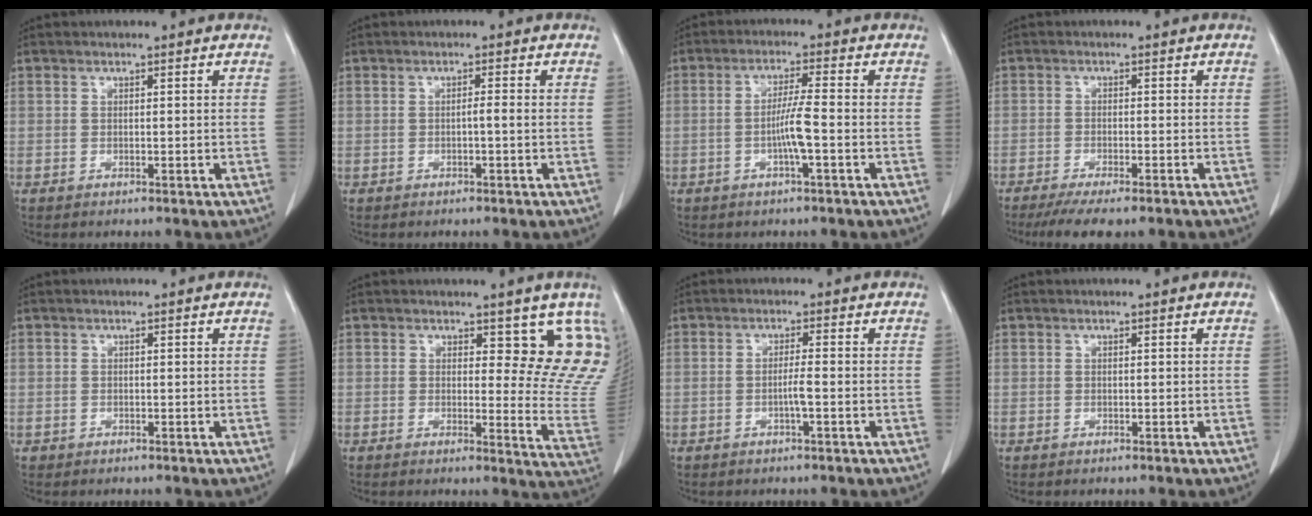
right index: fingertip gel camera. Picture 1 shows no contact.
{"total": 1.1, "force": [-0.2, -0.1, 1.1], "torque": [-0.017, 0.002, -0.004]}
{"total": 4.8, "force": [-1.2, -0.2, 4.6], "torque": [-0.090, 0.001, -0.025]}
{"total": 8.3, "force": [-6.7, 1.6, 4.7], "torque": [-0.062, -0.012, -0.101]}
{"total": 0.5, "force": [0.0, 0.5, -0.1], "torque": [0.008, 0.006, -0.004]}
{"total": 9.7, "force": [7.3, 3.5, 5.4], "torque": [-0.037, -0.035, 0.067]}
{"total": 2.2, "force": [-0.6, -0.2, 2.1], "torque": [-0.040, 0.000, -0.013]}
{"total": 0.0}